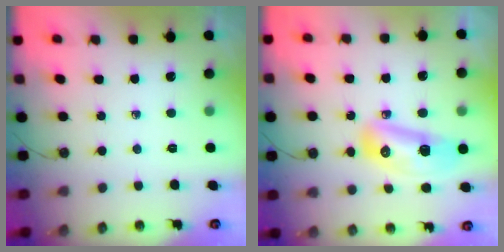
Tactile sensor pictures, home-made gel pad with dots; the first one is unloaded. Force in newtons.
{"total": 13.0, "press": 12.9, "slide": 1.6}